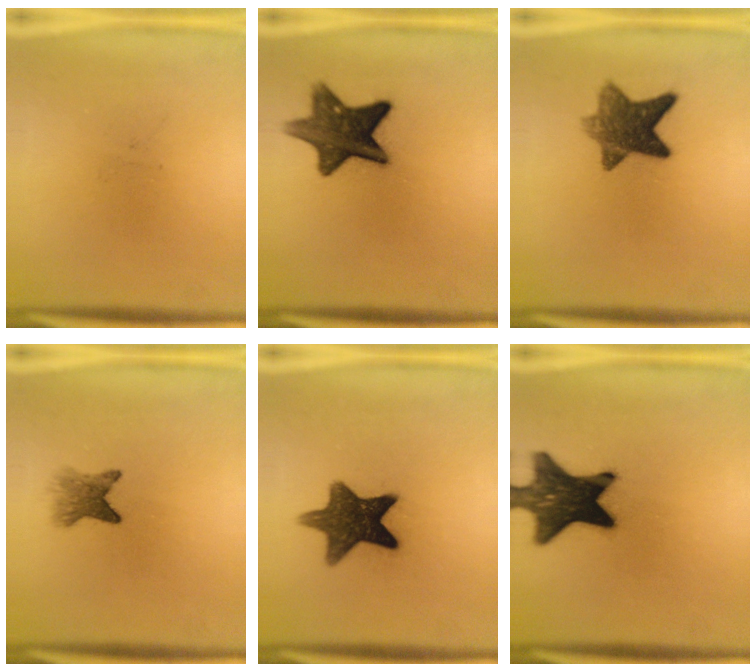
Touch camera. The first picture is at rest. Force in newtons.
{"total": 12.0}
{"total": 9.0}
{"total": 3.9}
{"total": 12.2}
{"total": 16.7}